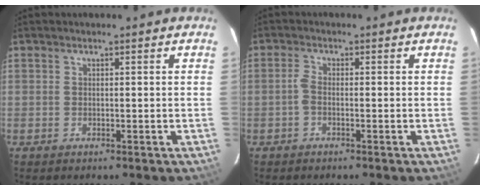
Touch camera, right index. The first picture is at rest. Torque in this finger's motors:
{"motor_torque": [0.24, -0.22, 0.10, 0.04]}